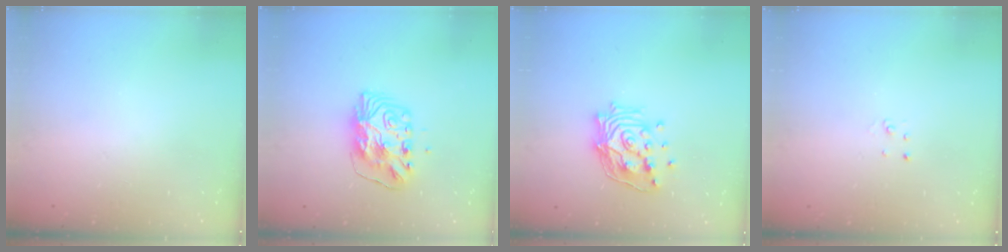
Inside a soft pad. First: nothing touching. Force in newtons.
{"total": 10.3, "press": 10.3, "slide": 0.8}
{"total": 14.8, "press": 14.6, "slide": 2.2}
{"total": 2.0, "press": 2.0, "slide": 0.2}